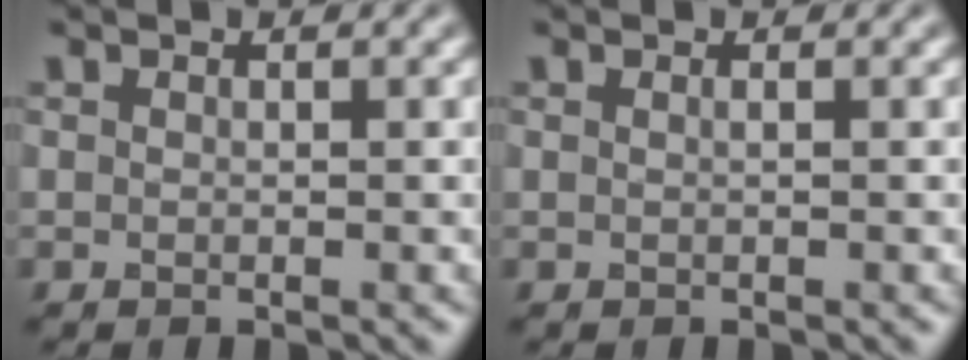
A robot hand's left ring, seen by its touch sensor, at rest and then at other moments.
{"total": 0.5, "force": [0.2, 0.2, 0.4], "torque": [-0.005, 0.001, -0.001]}